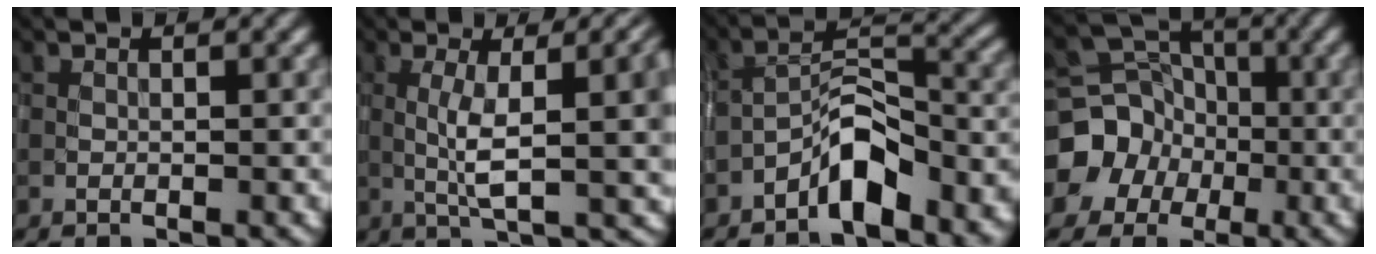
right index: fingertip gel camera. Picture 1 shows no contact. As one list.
[{"total": 8.4, "force": [0.4, 2.1, 8.1], "torque": [-0.142, 0.007, 0.002]}, {"total": 6.7, "force": [-4.1, 2.6, 4.6], "torque": [-0.073, 0.015, -0.079]}, {"total": 9.9, "force": [-2.8, 9.2, 2.3], "torque": [-0.049, -0.014, -0.065]}]